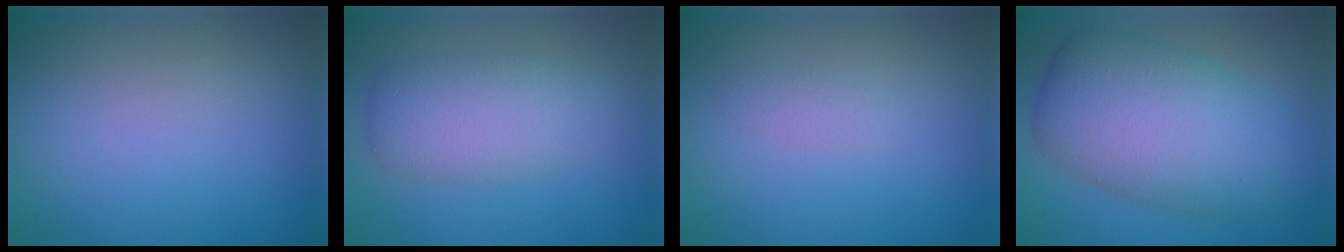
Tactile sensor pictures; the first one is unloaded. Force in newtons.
{"total": 4.9, "press": 4.9, "slide": 0.3}
{"total": 0.9, "press": 0.9, "slide": 0.1}
{"total": 9.6, "press": 9.6, "slide": 0.4}